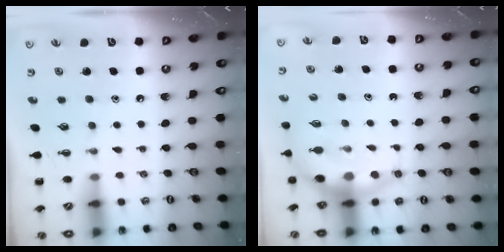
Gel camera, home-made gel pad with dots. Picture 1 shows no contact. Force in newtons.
{"total": 7.4, "press": 7.2, "slide": 1.8}